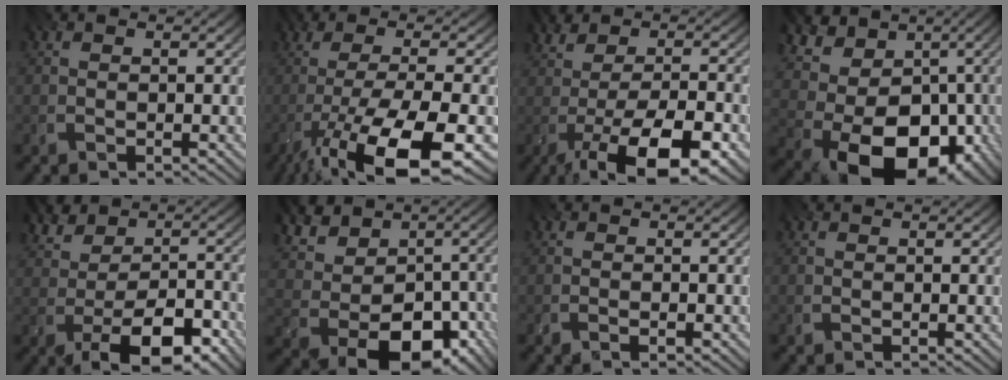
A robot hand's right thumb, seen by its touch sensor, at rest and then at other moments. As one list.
[{"total": 13.8, "force": [-7.2, 3.2, 11.4], "torque": [-0.174, -0.012, -0.124]}, {"total": 11.5, "force": [-4.9, 4.6, 9.3], "torque": [-0.140, 0.004, -0.083]}, {"total": 17.7, "force": [-2.5, 13.3, 11.5], "torque": [-0.203, -0.022, -0.026]}, {"total": 8.6, "force": [-3.2, 4.8, 6.3], "torque": [-0.087, -0.001, -0.070]}, {"total": 13.1, "force": [-1.0, 10.0, 8.3], "torque": [-0.167, -0.015, 0.004]}, {"total": 0.7, "force": [-0.5, 0.1, 0.5], "torque": [-0.007, 0.002, -0.013]}, {"total": 0.0}]